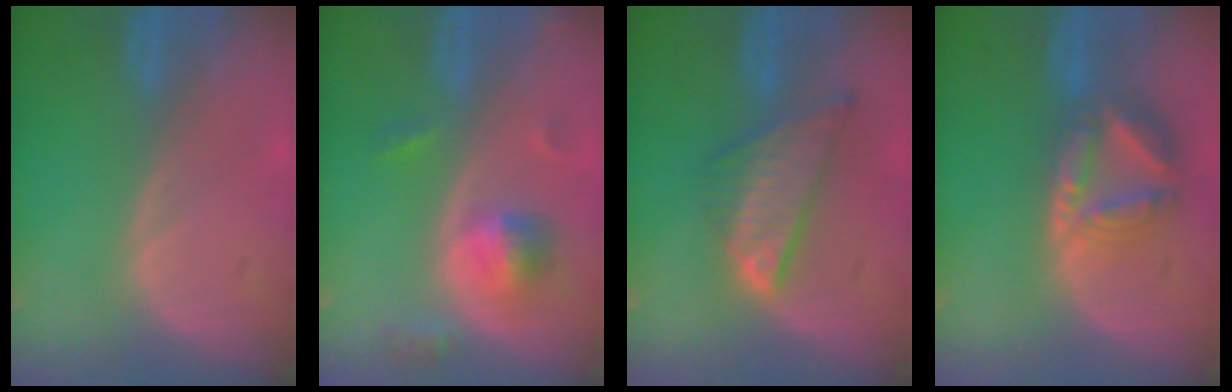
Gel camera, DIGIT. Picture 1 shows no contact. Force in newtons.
{"total": 5.6, "press": 5.2, "slide": 1.9}
{"total": 8.3, "press": 7.1, "slide": 4.4}
{"total": 8.0, "press": 6.9, "slide": 4.0}